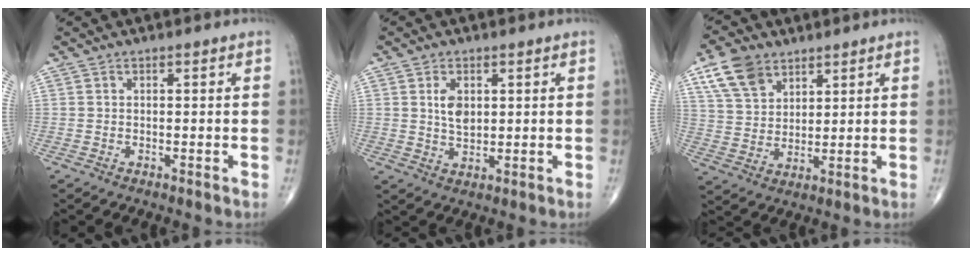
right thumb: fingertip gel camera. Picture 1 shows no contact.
{"total": 4.4, "force": [1.1, 2.7, 3.3], "torque": [-0.049, -0.009, 0.022]}
{"total": 9.6, "force": [5.7, 6.1, 4.8], "torque": [-0.074, -0.019, 0.115]}